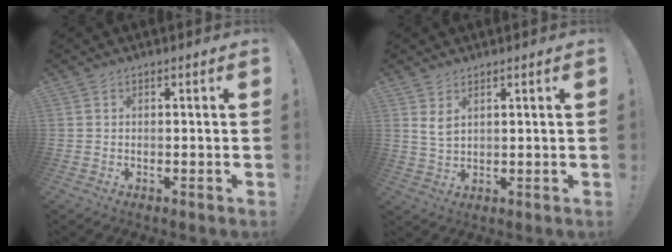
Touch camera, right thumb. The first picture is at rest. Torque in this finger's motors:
{"motor_torque": [-0.21, 0.28, -0.23, 0.09, 0.03]}